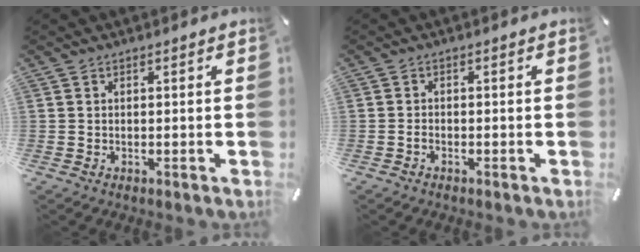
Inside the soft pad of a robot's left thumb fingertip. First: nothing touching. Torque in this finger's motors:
{"motor_torque": [0.06, -0.21, -0.11, 0.05, 0.03]}